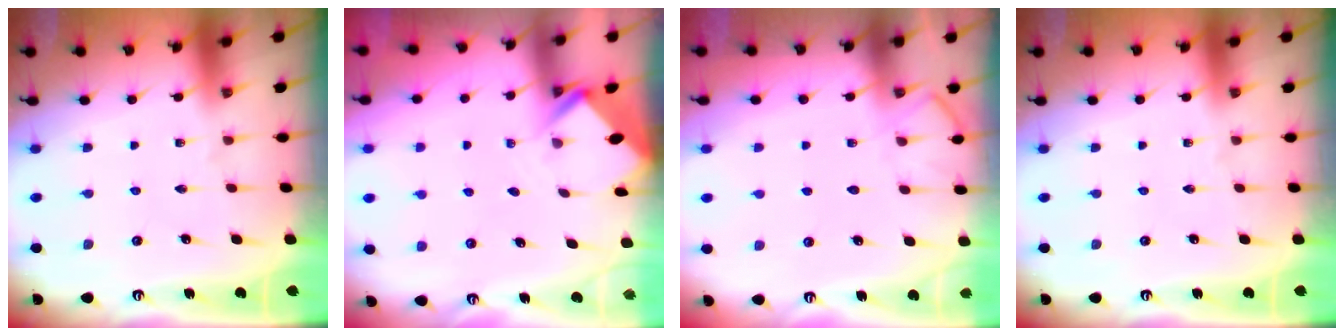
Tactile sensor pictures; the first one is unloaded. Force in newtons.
{"total": 2.8, "press": 2.8, "slide": 0.2}
{"total": 5.1, "press": 5.1, "slide": 0.5}
{"total": 0.0}